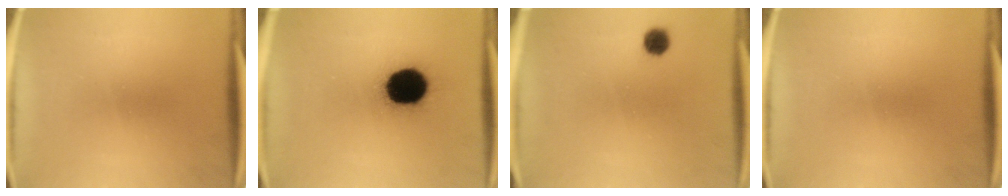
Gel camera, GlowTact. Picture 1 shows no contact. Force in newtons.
{"total": 18.5}
{"total": 3.1}
{"total": 0.0}